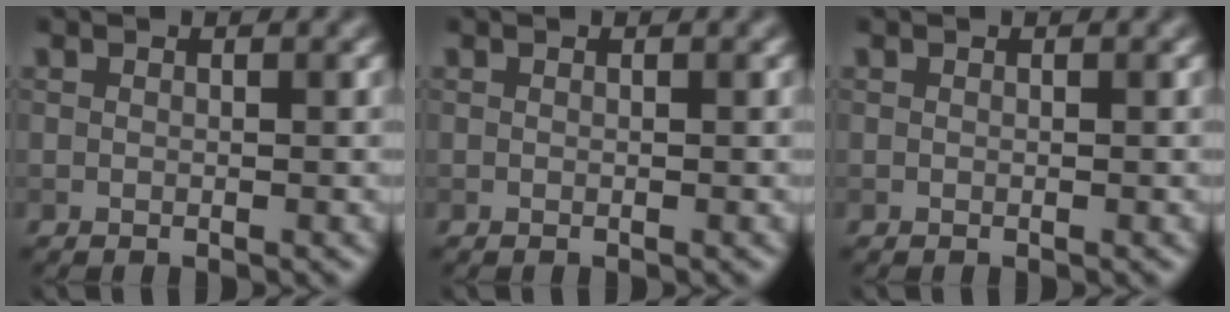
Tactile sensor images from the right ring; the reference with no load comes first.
{"total": 0.0}
{"total": 0.0}